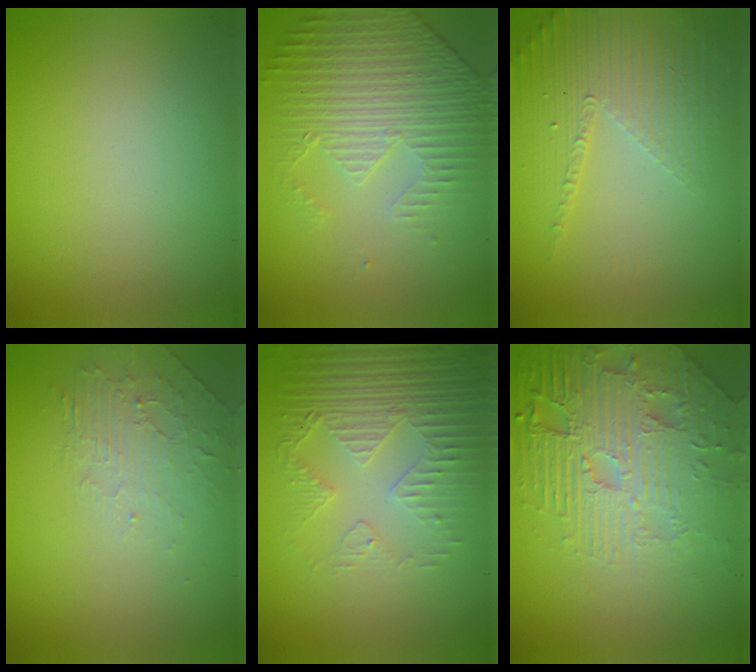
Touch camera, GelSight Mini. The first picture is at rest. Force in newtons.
{"total": 4.4, "press": 3.6, "slide": 2.5}
{"total": 5.3, "press": 3.1, "slide": 4.2}
{"total": 2.0, "press": 0.9, "slide": 1.8}
{"total": 5.1, "press": 3.5, "slide": 3.8}
{"total": 7.0, "press": 5.7, "slide": 4.1}